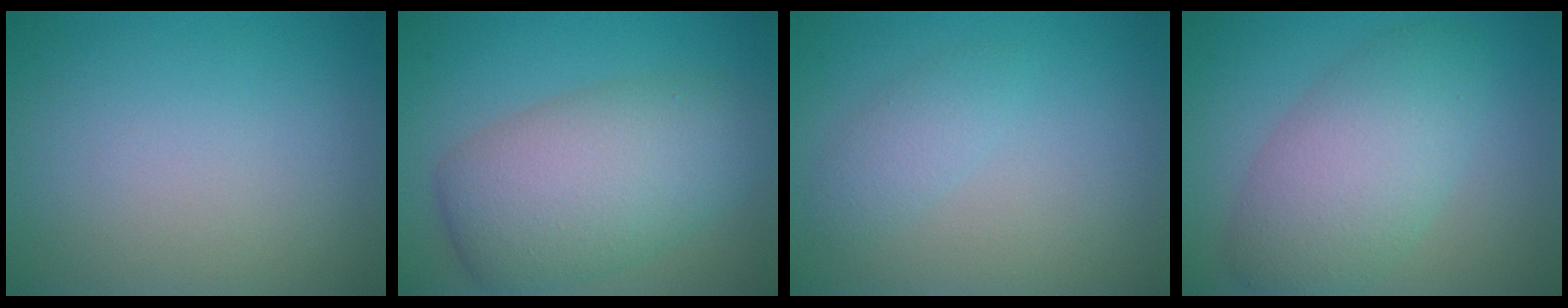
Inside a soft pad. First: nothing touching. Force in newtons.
{"total": 8.3, "press": 8.3, "slide": 0.3}
{"total": 1.6, "press": 1.6, "slide": 0.0}
{"total": 6.4, "press": 6.4, "slide": 0.2}